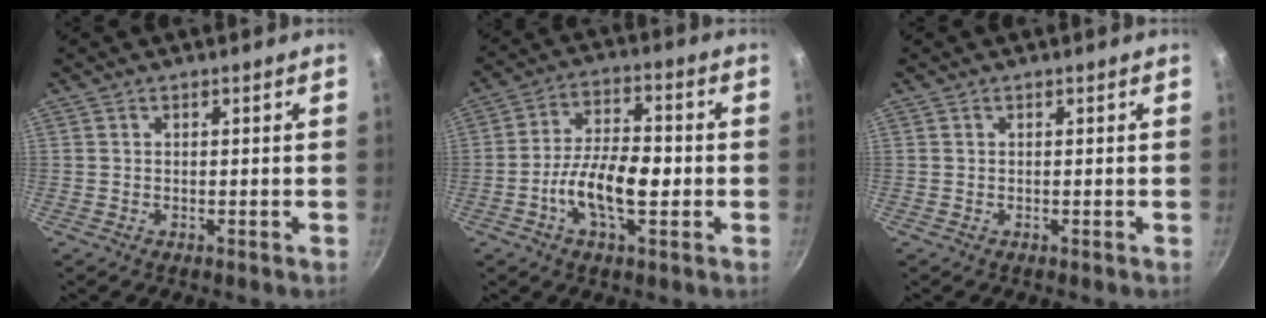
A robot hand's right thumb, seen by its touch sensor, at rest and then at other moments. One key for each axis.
{"total": 11.4, "fx": -2.5, "fy": 5.2, "fz": 9.9, "tx": -0.167, "ty": 0.028, "tz": -0.053}
{"total": 0.0}